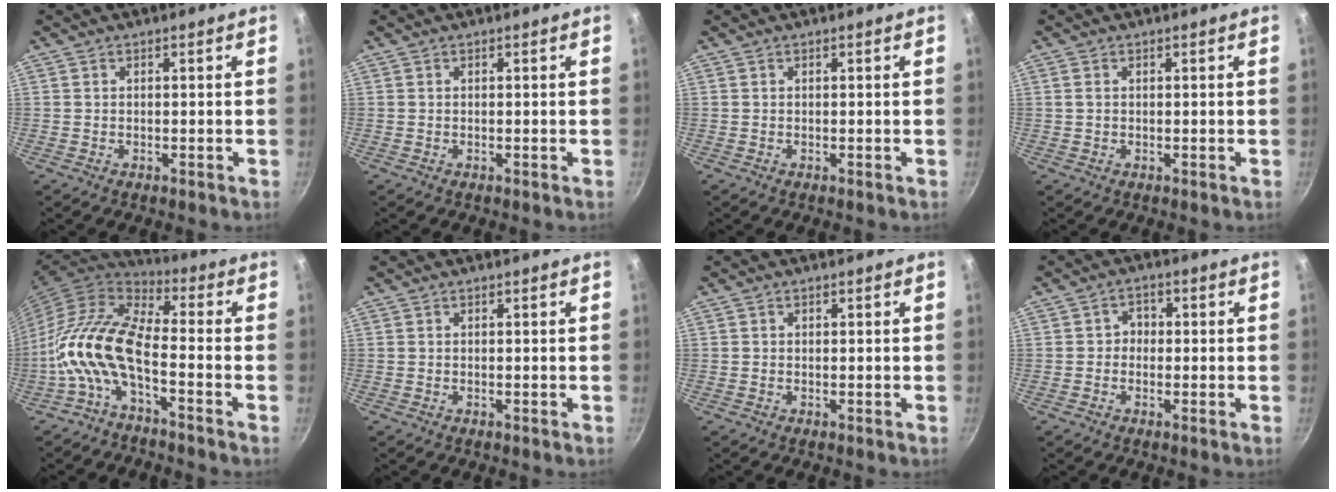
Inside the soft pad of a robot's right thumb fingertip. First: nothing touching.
{"total": 0.0}
{"total": 0.0}
{"total": 1.1, "force": [0.2, 0.7, 0.8], "torque": [-0.017, 0.000, 0.004]}
{"total": 12.8, "force": [-4.6, 4.5, 11.0], "torque": [-0.239, 0.063, -0.104]}
{"total": 0.0}
{"total": 0.0}
{"total": 2.8, "force": [-0.2, 2.4, 1.4], "torque": [0.000, 0.013, -0.014]}